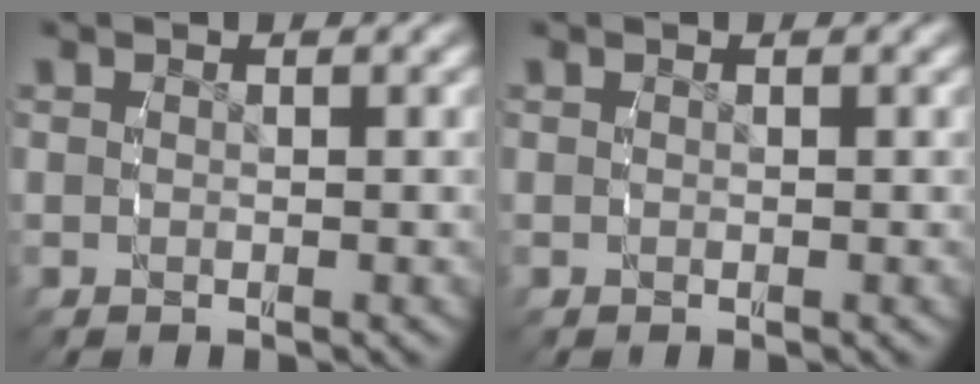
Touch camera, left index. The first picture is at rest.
{"total": 0.0}